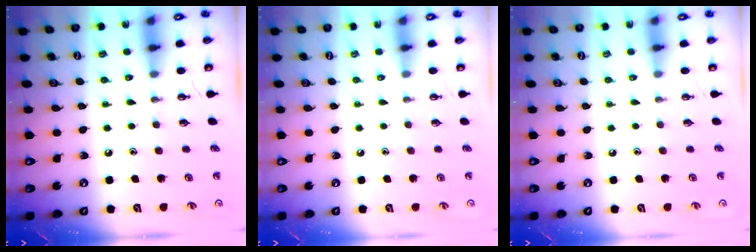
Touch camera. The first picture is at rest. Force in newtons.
{"total": 0.0}
{"total": 0.0}